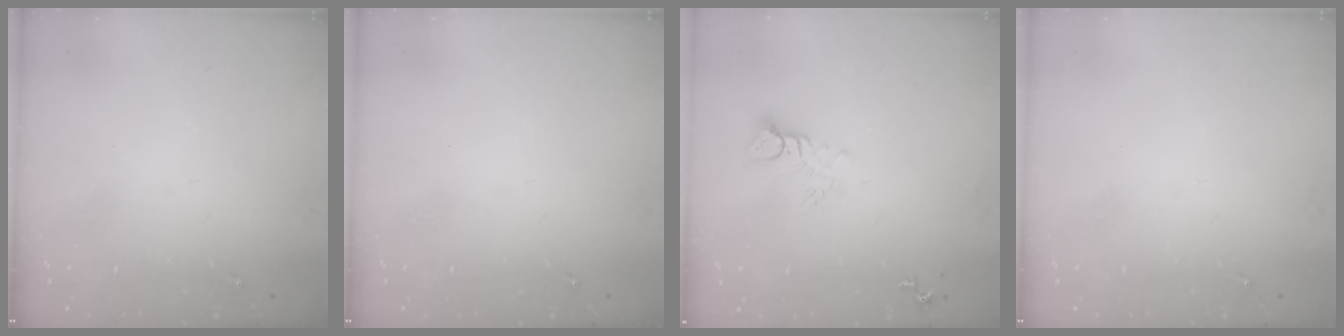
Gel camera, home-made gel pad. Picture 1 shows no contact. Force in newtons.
{"total": 0.0}
{"total": 5.7, "press": 5.7, "slide": 0.3}
{"total": 0.0}